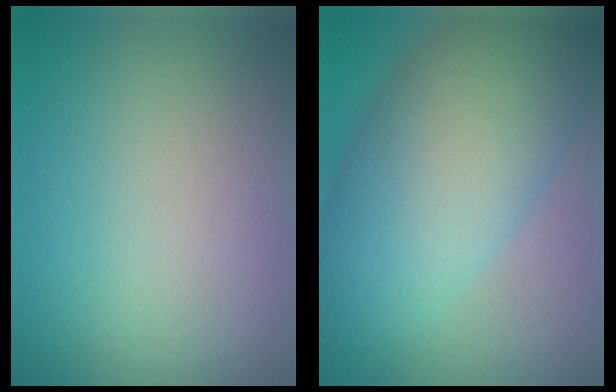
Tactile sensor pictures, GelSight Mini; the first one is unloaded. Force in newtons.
{"total": 9.8, "press": 9.8, "slide": 0.2}